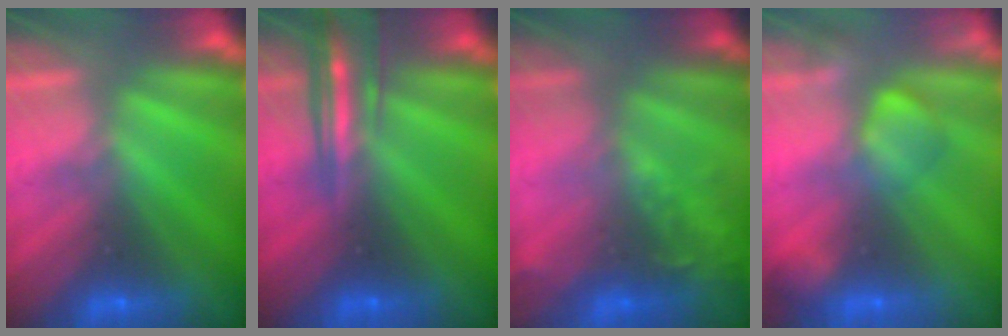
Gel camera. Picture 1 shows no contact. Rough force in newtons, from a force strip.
{"total": 5.9}
{"total": 2.1}
{"total": 2.4}